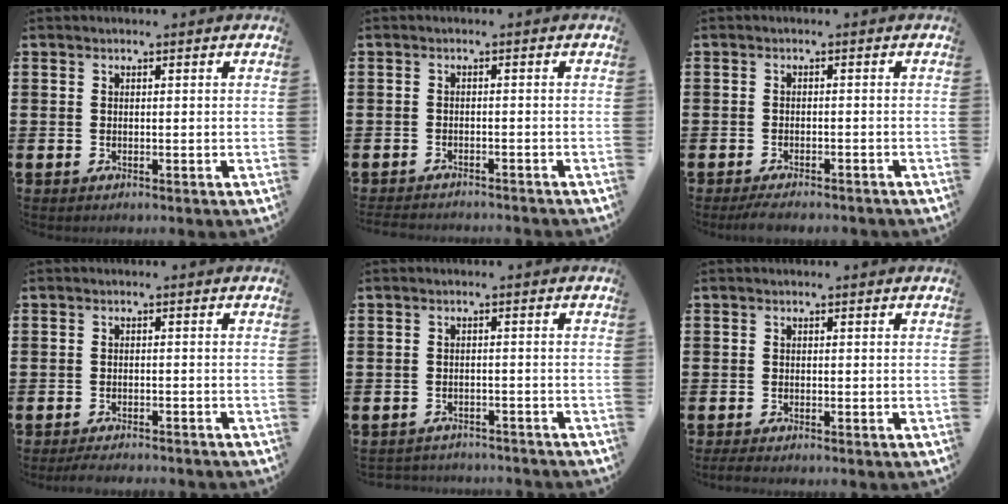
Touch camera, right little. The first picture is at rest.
{"total": 1.3, "force": [-1.3, -0.1, 0.0], "torque": [-0.003, 0.002, -0.028]}
{"total": 1.6, "force": [-1.5, 0.2, 0.6], "torque": [-0.012, 0.004, -0.030]}
{"total": 1.6, "force": [-1.6, 0.1, 0.4], "torque": [-0.008, 0.003, -0.031]}
{"total": 1.7, "force": [-1.7, 0.0, -0.2], "torque": [-0.002, 0.001, -0.037]}
{"total": 0.7, "force": [-0.5, 0.1, 0.5], "torque": [-0.009, -0.001, -0.011]}